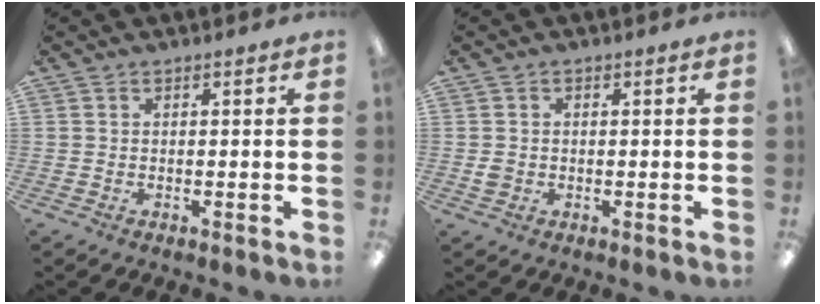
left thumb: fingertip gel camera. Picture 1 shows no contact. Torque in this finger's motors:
{"motor_torque": [-0.07, 0.04, 0.03, -0.02, 0.00]}